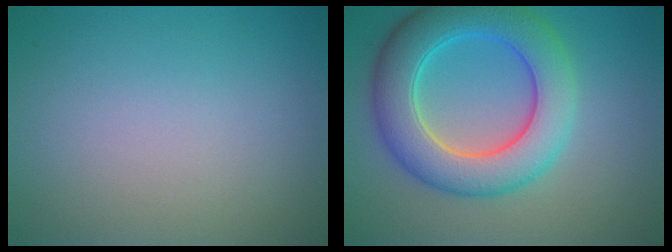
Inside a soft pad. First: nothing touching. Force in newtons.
{"total": 8.3, "press": 8.2, "slide": 0.5}